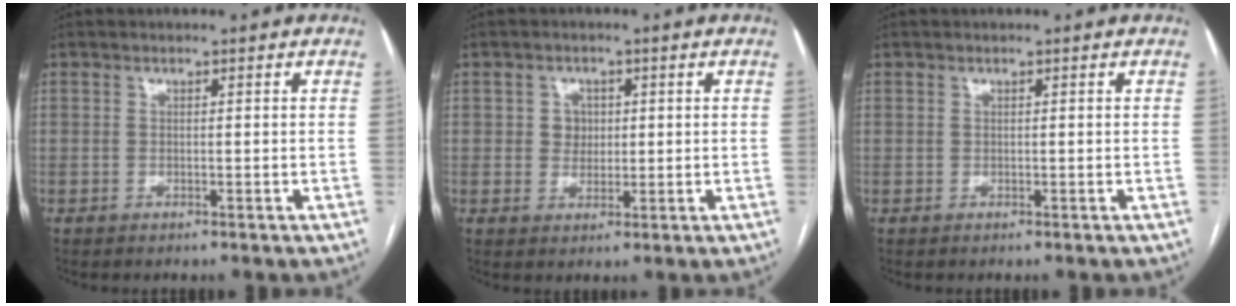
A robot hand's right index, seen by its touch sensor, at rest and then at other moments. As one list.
[{"total": 3.0, "force": [0.6, 2.7, 1.2], "torque": [-0.012, 0.005, 0.010]}, {"total": 0.0}]